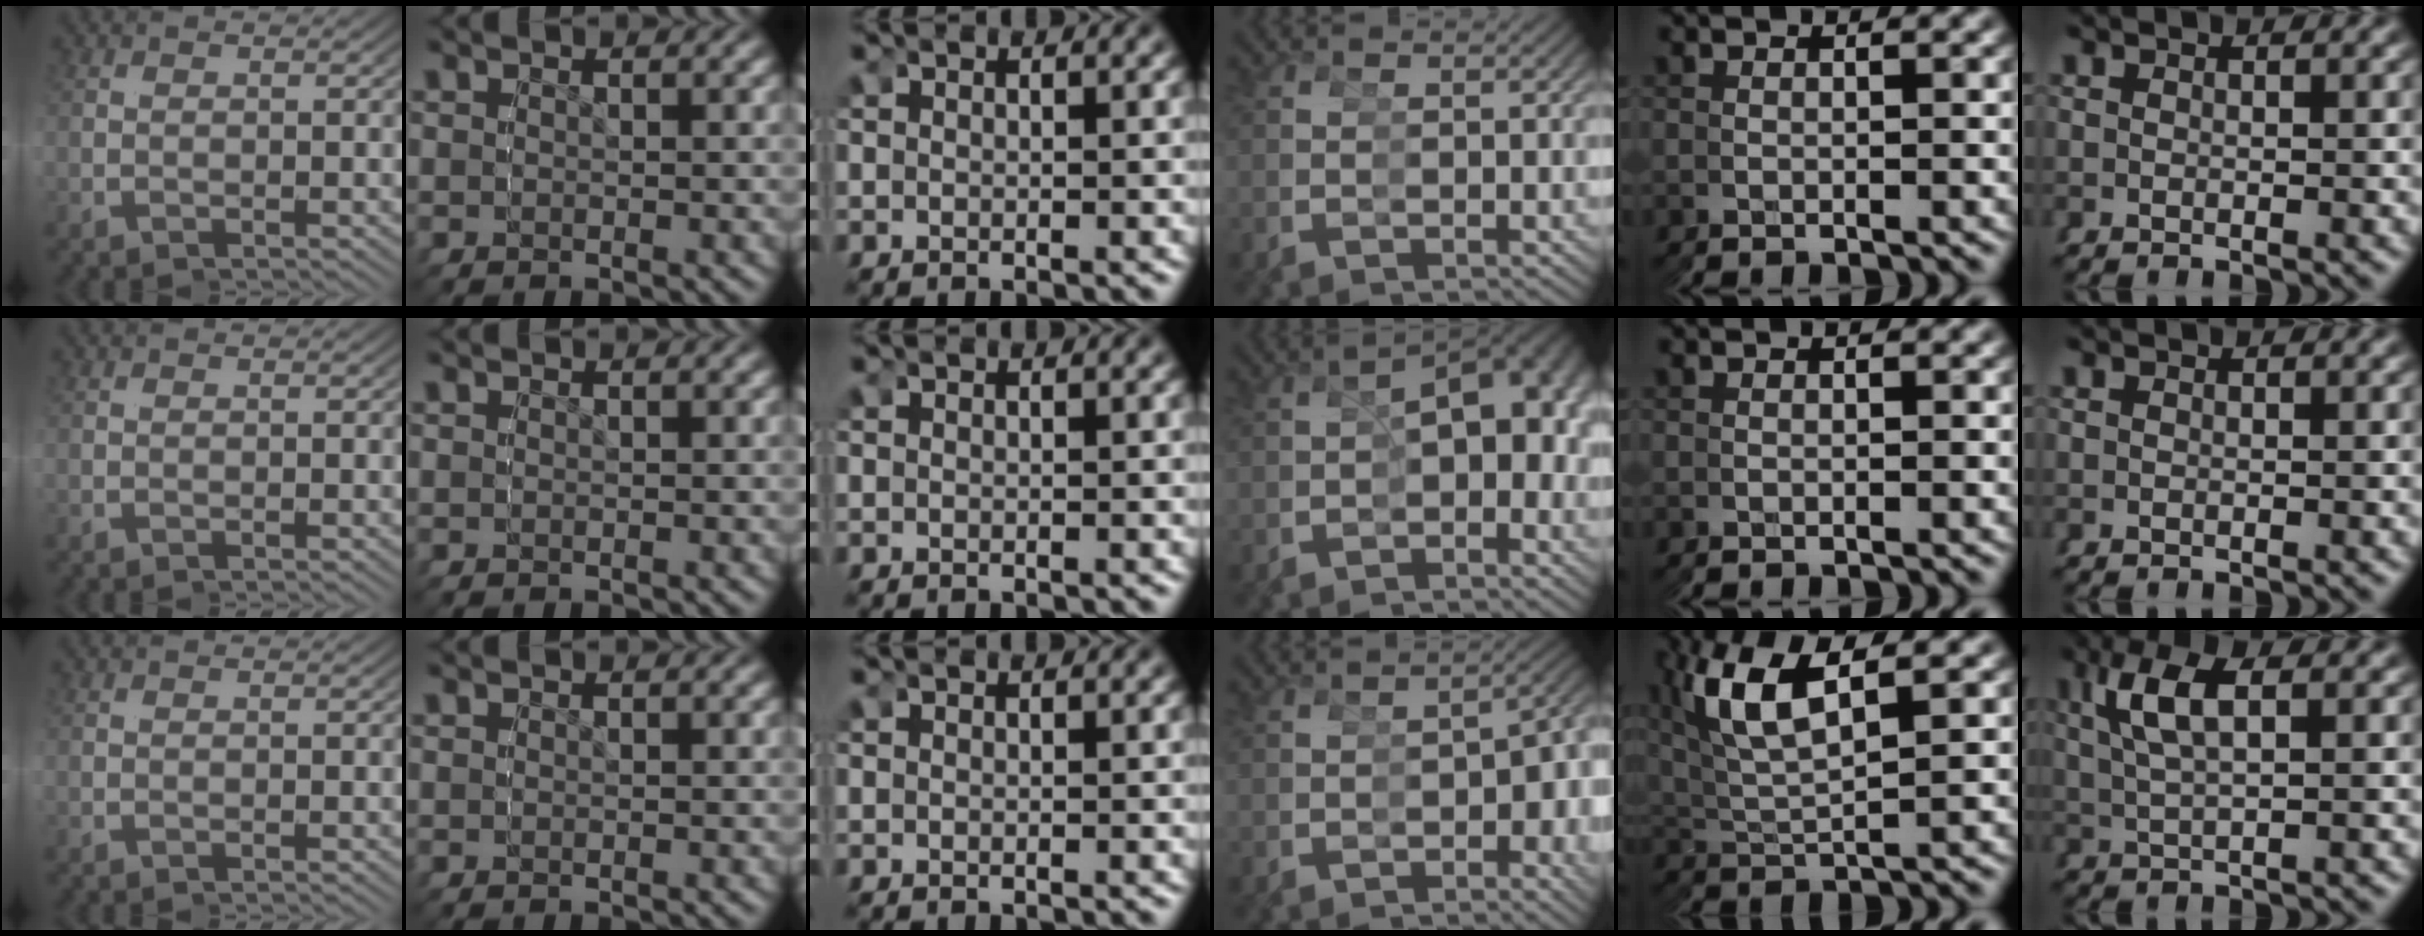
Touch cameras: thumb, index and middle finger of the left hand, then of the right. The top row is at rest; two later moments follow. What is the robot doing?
{"motion": "grasp_and_lifting", "object": "cubes"}